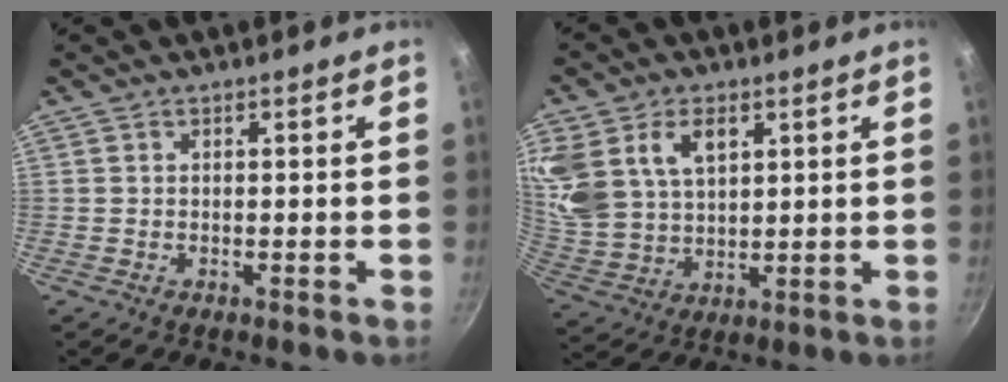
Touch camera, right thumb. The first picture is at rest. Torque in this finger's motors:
{"motor_torque": [1.67, 1.64, 1.47, 0.52, 0.18]}